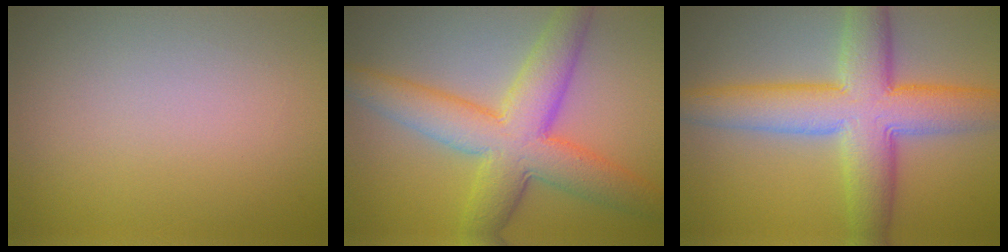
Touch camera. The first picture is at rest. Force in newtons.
{"total": 8.7, "press": 8.7, "slide": 0.1}
{"total": 9.5, "press": 9.5, "slide": 0.0}